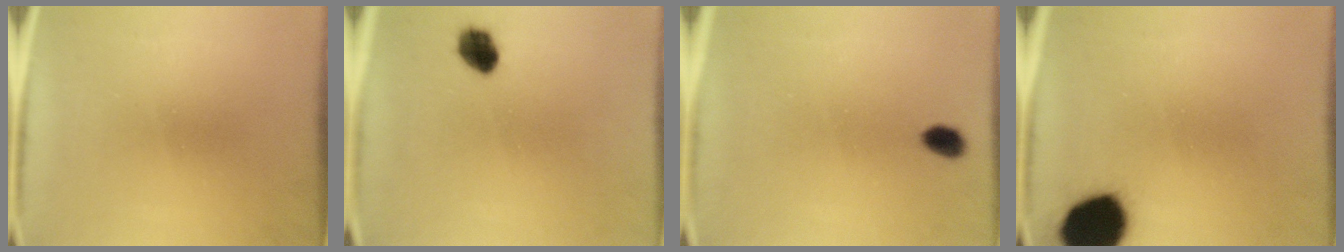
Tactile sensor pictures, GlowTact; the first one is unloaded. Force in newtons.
{"total": 4.9}
{"total": 2.7}
{"total": 13.9}